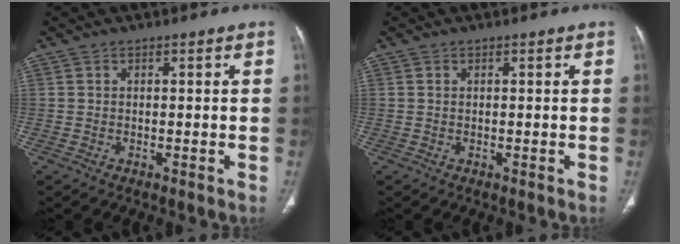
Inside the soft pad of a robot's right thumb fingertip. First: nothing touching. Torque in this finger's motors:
{"motor_torque": [-0.20, 0.09, -0.31, 0.24, 0.04]}